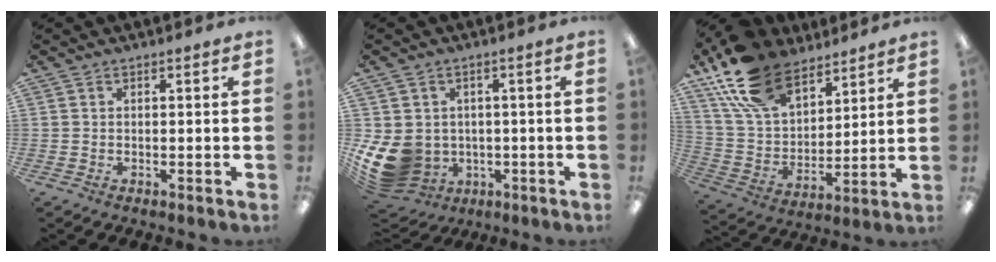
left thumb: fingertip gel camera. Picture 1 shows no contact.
{"total": 10.8, "force": [-1.9, 9.4, 5.1], "torque": [-0.136, 0.003, -0.024]}
{"total": 19.0, "force": [12.8, 10.7, 9.1], "torque": [-0.194, -0.053, 0.244]}